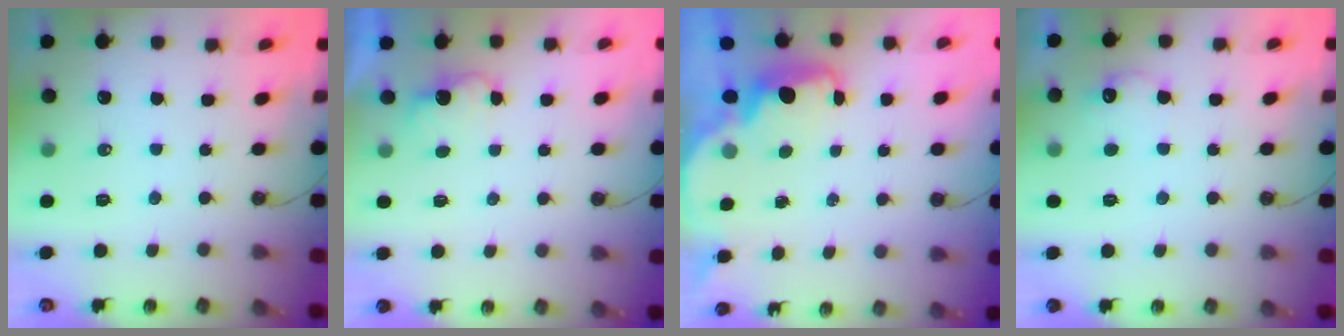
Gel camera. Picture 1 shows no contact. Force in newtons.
{"total": 2.6, "press": 2.5, "slide": 0.9}
{"total": 2.2, "press": 2.1, "slide": 0.6}
{"total": 6.9, "press": 6.8, "slide": 1.2}